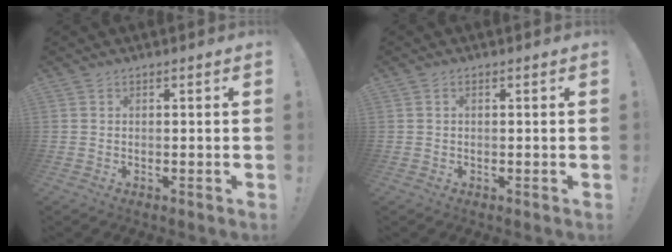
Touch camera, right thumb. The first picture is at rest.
{"total": 0.7, "force": [0.2, 0.3, 0.5], "torque": [-0.015, 0.005, 0.004]}